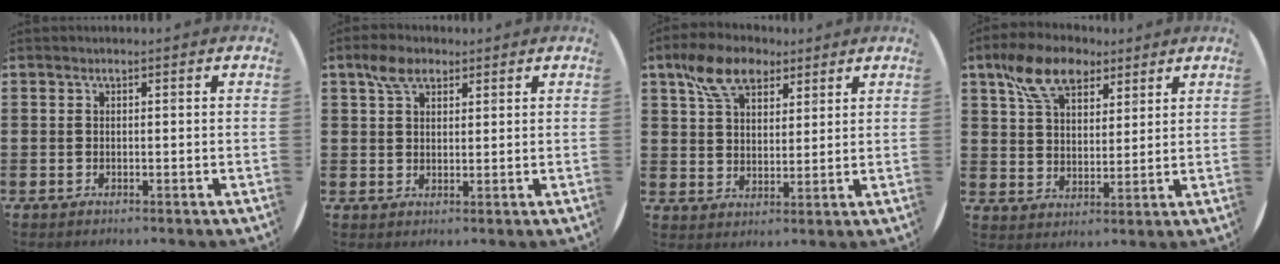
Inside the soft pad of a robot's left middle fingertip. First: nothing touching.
{"total": 4.2, "force": [2.9, 2.3, 2.1], "torque": [-0.040, 0.006, 0.051]}
{"total": 8.0, "force": [5.4, 4.5, 3.8], "torque": [-0.079, -0.002, 0.099]}
{"total": 9.2, "force": [6.4, 5.0, 4.4], "torque": [-0.094, -0.004, 0.117]}